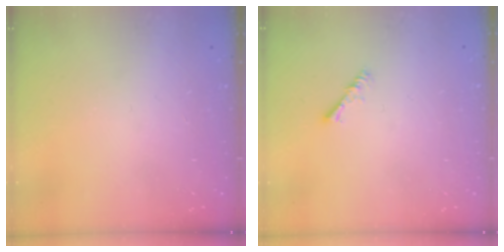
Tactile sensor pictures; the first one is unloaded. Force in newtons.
{"total": 2.3, "press": 2.3, "slide": 0.4}